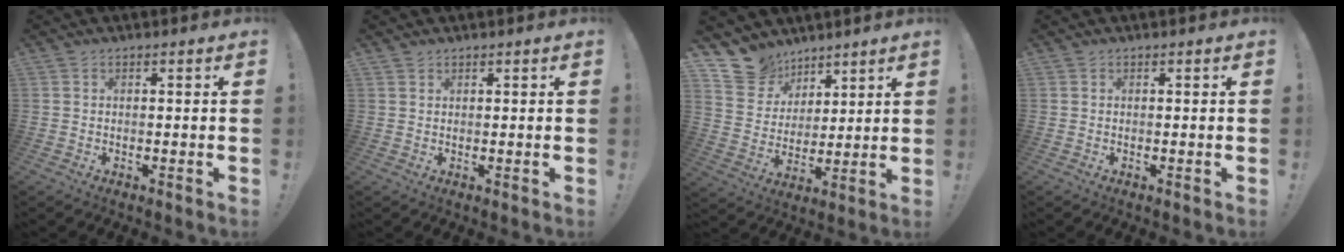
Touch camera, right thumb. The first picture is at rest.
{"total": 1.0, "force": [0.9, 0.5, 0.1], "torque": [-0.001, -0.001, 0.018]}
{"total": 13.8, "force": [10.1, 8.9, 3.5], "torque": [-0.080, -0.065, 0.198]}
{"total": 0.0}